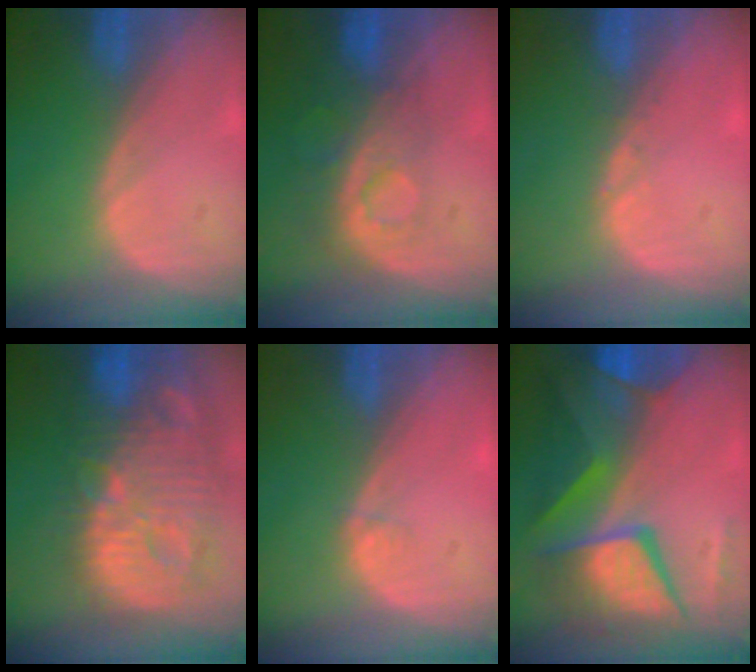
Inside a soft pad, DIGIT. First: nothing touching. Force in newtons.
{"total": 8.5, "press": 7.1, "slide": 4.6}
{"total": 0.6, "press": 0.5, "slide": 0.3}
{"total": 14.5, "press": 12.7, "slide": 7.1}
{"total": 0.5, "press": 0.5, "slide": 0.2}
{"total": 11.8, "press": 11.7, "slide": 1.2}